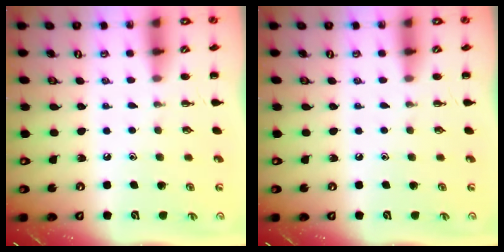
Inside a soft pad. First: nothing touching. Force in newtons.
{"total": 0.0}